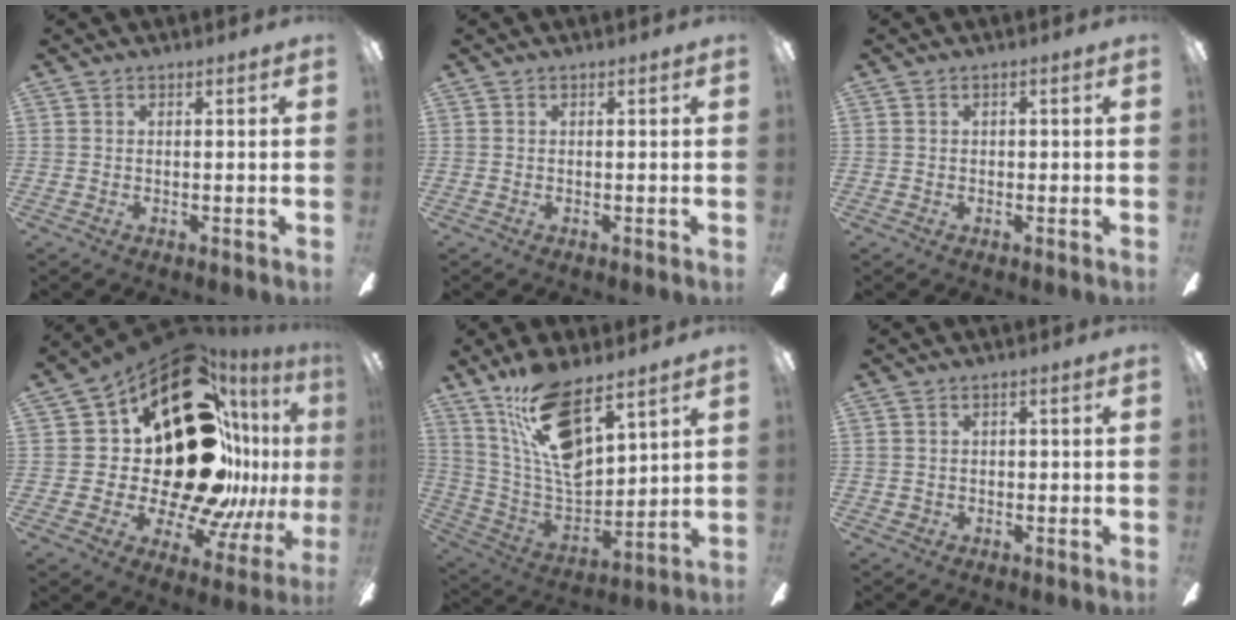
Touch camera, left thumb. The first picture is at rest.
{"total": 0.0}
{"total": 0.7, "force": [-0.1, 0.6, 0.4], "torque": [-0.006, 0.004, -0.003]}
{"total": 33.2, "force": [6.9, 18.4, 26.8], "torque": [-0.422, -0.095, 0.161]}
{"total": 18.0, "force": [12.0, 6.6, 11.6], "torque": [-0.236, -0.070, 0.210]}
{"total": 1.2, "force": [0.2, 1.1, 0.4], "torque": [-0.007, 0.004, 0.002]}